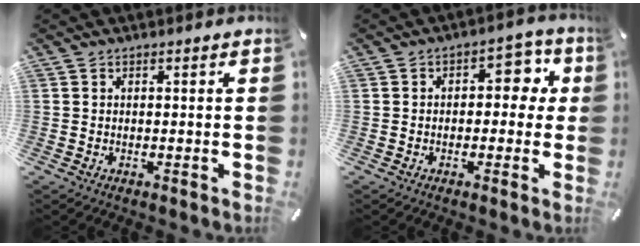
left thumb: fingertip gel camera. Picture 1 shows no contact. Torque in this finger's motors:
{"motor_torque": [-0.07, 0.31, 0.21, 0.34, 0.03]}